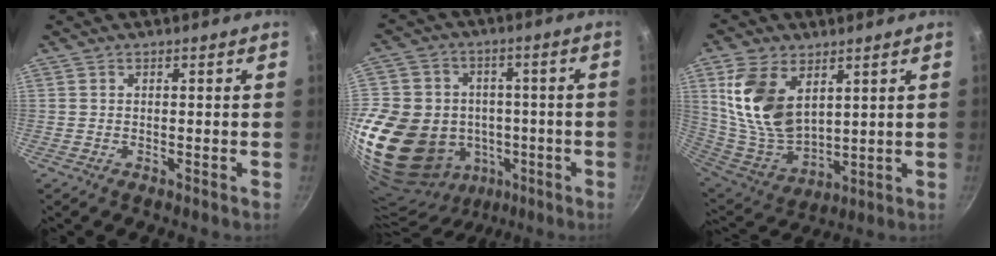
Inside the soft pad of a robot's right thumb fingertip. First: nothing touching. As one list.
[{"total": 27.2, "force": [-5.3, 22.6, 14.2], "torque": [-0.286, 0.031, -0.058]}, {"total": 16.1, "force": [5.9, 9.8, 11.3], "torque": [-0.205, -0.043, 0.130]}]